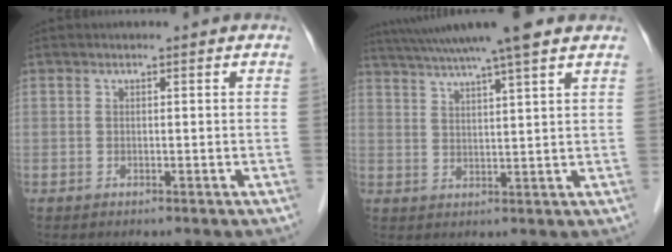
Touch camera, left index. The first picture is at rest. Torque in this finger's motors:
{"motor_torque": [0.29, -0.64, 0.91, 0.21]}